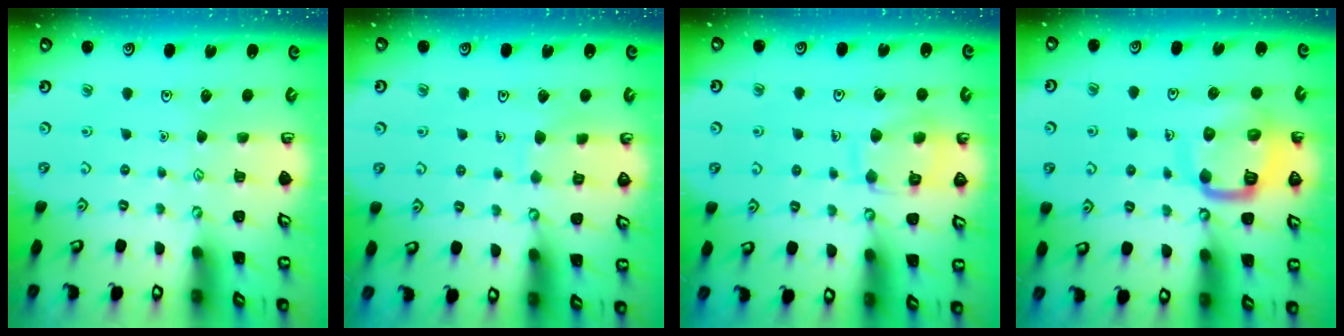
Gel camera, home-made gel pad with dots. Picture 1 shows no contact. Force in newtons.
{"total": 6.4, "press": 6.4, "slide": 0.3}
{"total": 10.6, "press": 10.6, "slide": 0.2}
{"total": 12.5, "press": 12.4, "slide": 1.5}